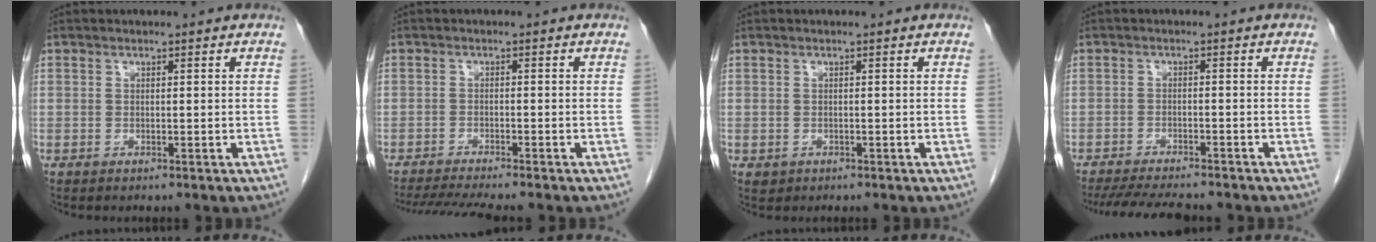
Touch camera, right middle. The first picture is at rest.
{"total": 7.5, "force": [-6.7, -0.4, 3.4], "torque": [-0.052, -0.017, -0.108]}
{"total": 1.0, "force": [-0.3, 0.9, 0.2], "torque": [-0.006, 0.003, 0.004]}
{"total": 10.1, "force": [-9.0, 1.5, 4.2], "torque": [-0.064, -0.014, -0.131]}